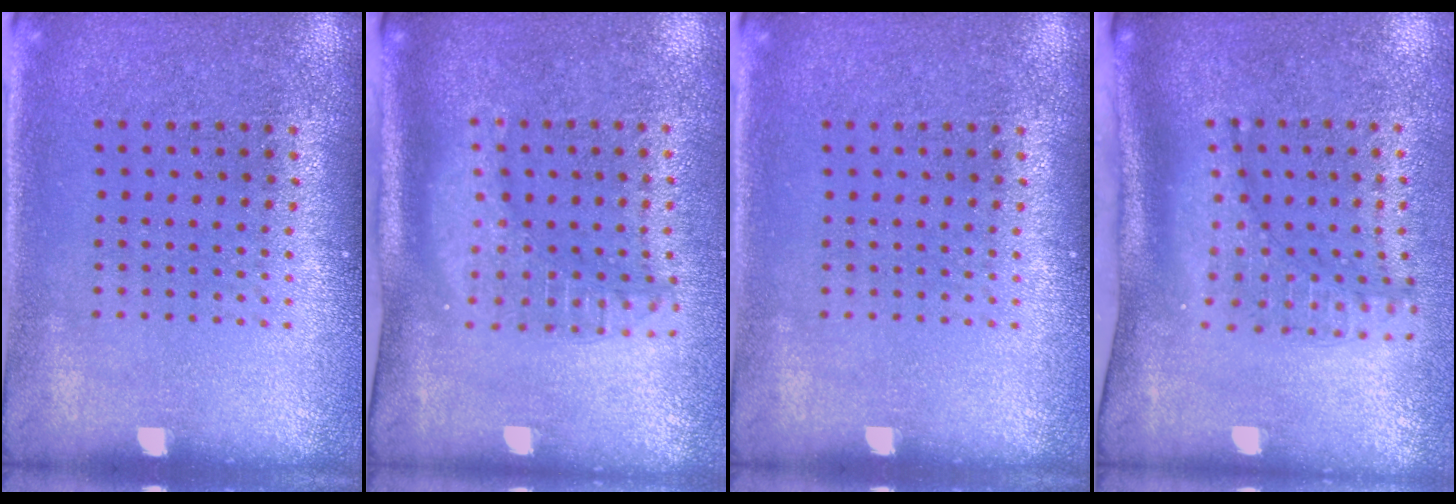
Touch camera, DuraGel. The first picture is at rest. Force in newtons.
{"total": 1.9, "press": 1.6, "slide": 1.1}
{"total": 0.0}
{"total": 1.8, "press": 1.4, "slide": 1.1}